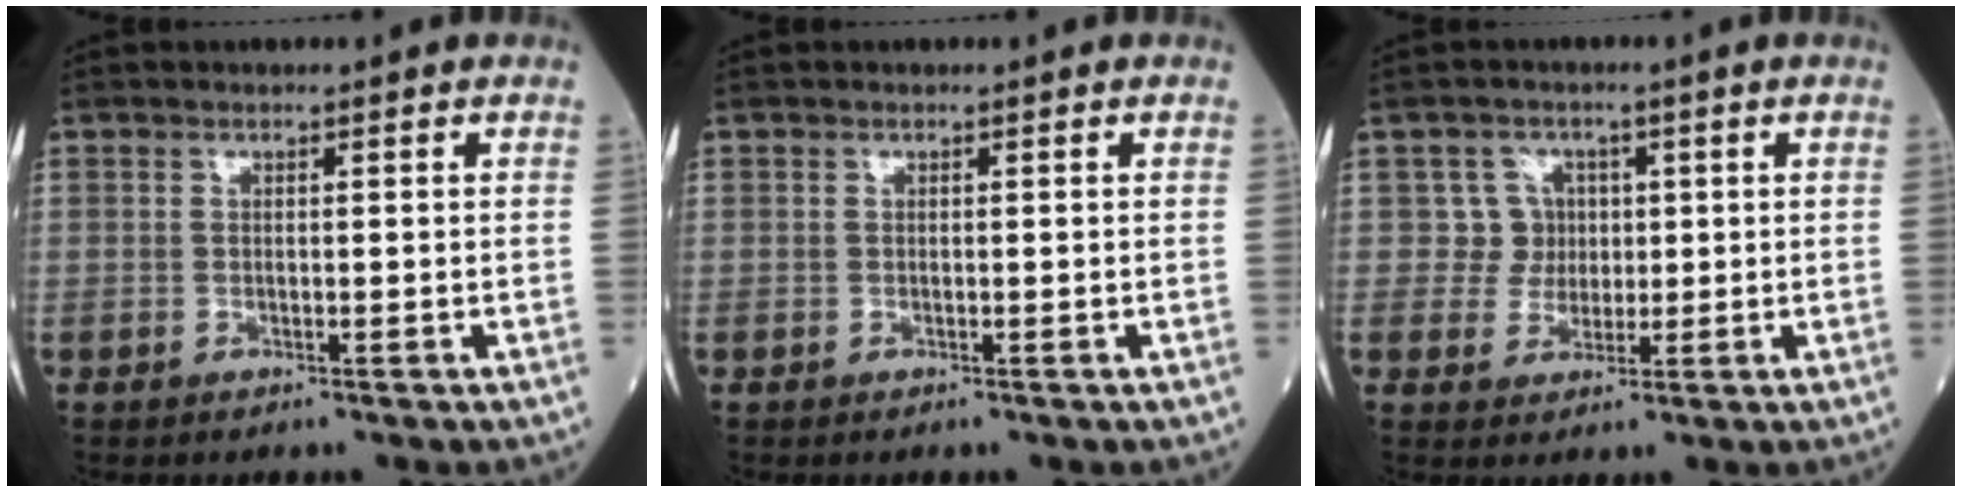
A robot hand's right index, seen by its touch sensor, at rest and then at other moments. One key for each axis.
{"total": 0.0}
{"total": 4.0, "fx": 0.7, "fy": 3.9, "fz": 0.0, "tx": 0.013, "ty": 0.010, "tz": 0.008}